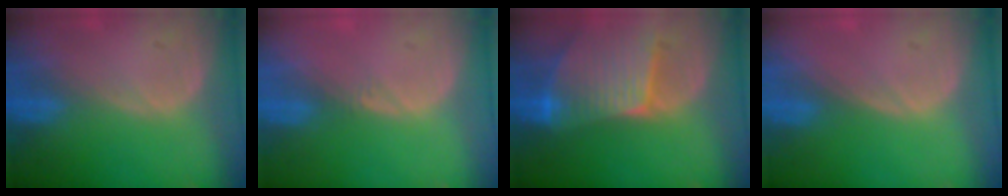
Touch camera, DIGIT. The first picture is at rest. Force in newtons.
{"total": 0.5, "press": 0.5, "slide": 0.2}
{"total": 9.5, "press": 8.4, "slide": 4.5}
{"total": 0.0}